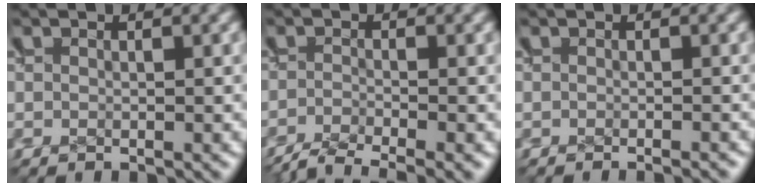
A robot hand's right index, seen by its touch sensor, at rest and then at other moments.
{"total": 6.2, "force": [-4.7, 2.8, 2.8], "torque": [-0.023, -0.015, -0.070]}
{"total": 0.8, "force": [-0.7, 0.3, 0.3], "torque": [0.004, 0.002, -0.013]}